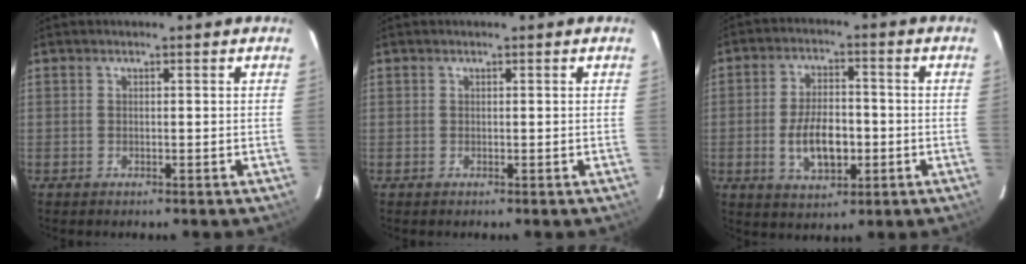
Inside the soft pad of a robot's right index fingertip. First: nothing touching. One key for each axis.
{"total": 0.0}
{"total": 9.6, "fx": -2.2, "fy": 4.9, "fz": 7.9, "tx": -0.154, "ty": 0.004, "tz": -0.027}